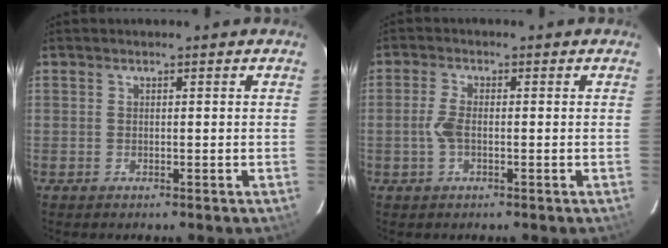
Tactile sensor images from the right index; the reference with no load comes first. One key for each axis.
{"total": 3.5, "fx": -0.6, "fy": 1.5, "fz": 3.1, "tx": -0.069, "ty": 0.002, "tz": -0.011}